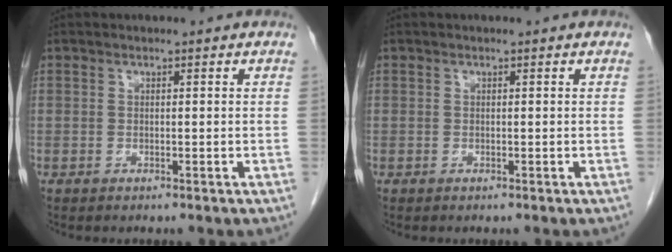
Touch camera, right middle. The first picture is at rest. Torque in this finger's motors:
{"motor_torque": [0.00, 0.00, 0.00, 0.00]}